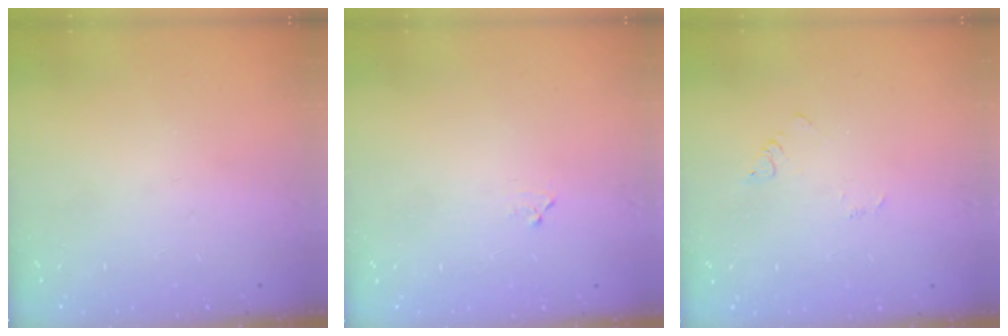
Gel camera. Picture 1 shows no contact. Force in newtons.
{"total": 3.4, "press": 3.4, "slide": 0.4}
{"total": 2.4, "press": 2.4, "slide": 0.3}